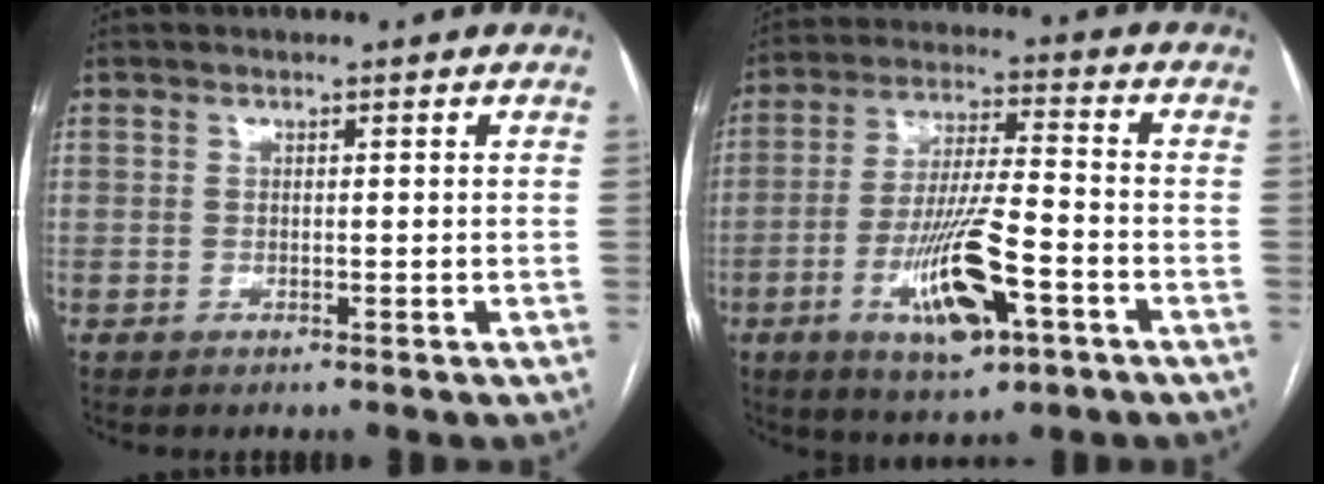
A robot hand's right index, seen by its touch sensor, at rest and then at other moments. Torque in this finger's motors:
{"motor_torque": [1.90, -0.09, 0.37, 0.13]}